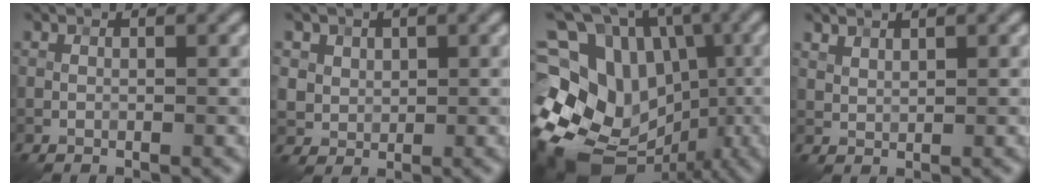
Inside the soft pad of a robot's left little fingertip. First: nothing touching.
{"total": 3.9, "force": [1.8, 3.2, 1.3], "torque": [-0.038, 0.000, 0.038]}
{"total": 17.7, "force": [-4.2, 14.2, 9.7], "torque": [-0.179, 0.019, -0.055]}
{"total": 1.6, "force": [1.4, 0.6, 0.5], "torque": [-0.017, -0.001, 0.037]}